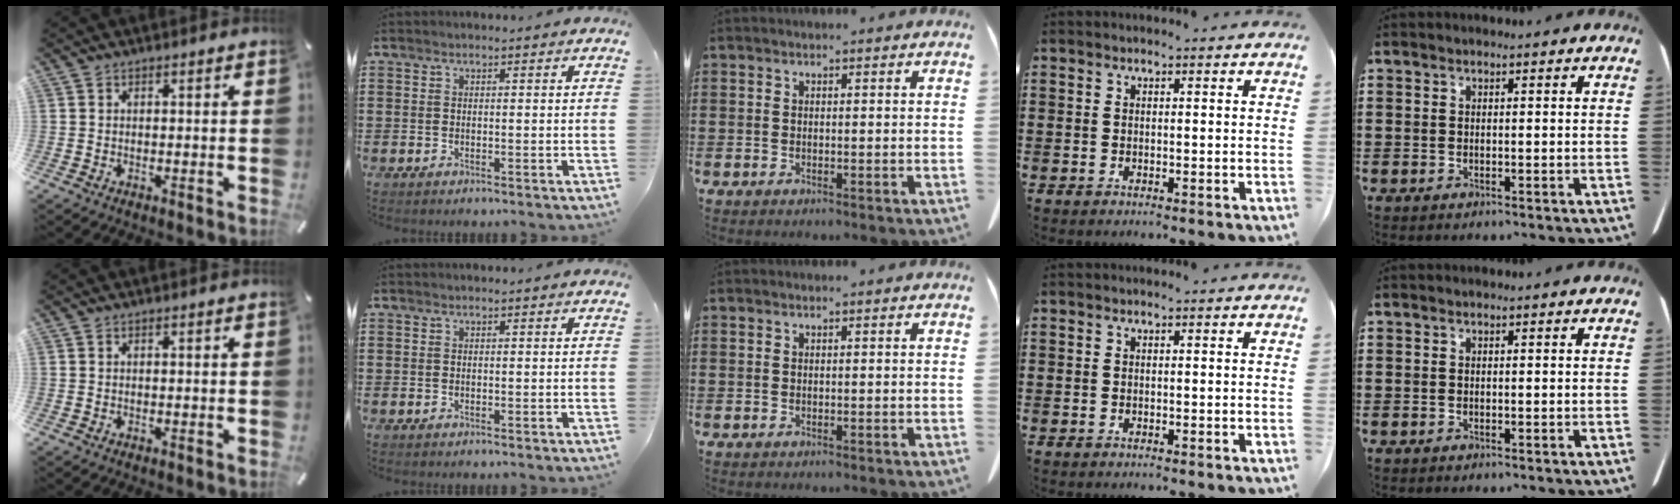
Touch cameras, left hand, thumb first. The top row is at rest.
{}